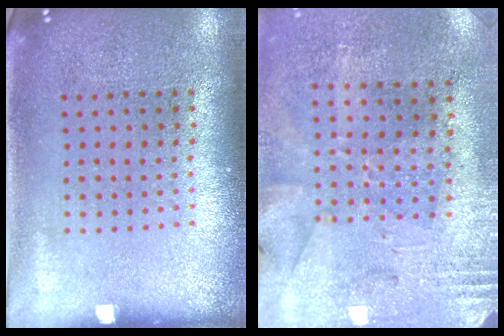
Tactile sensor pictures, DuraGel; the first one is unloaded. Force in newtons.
{"total": 2.7, "press": 2.3, "slide": 1.5}